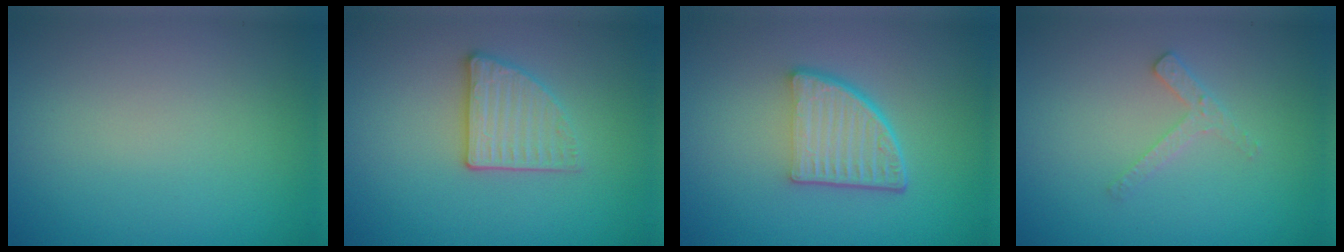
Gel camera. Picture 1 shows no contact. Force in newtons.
{"total": 3.1, "press": 2.9, "slide": 1.3}
{"total": 5.6, "press": 3.8, "slide": 4.1}
{"total": 1.7, "press": 1.7, "slide": 0.3}